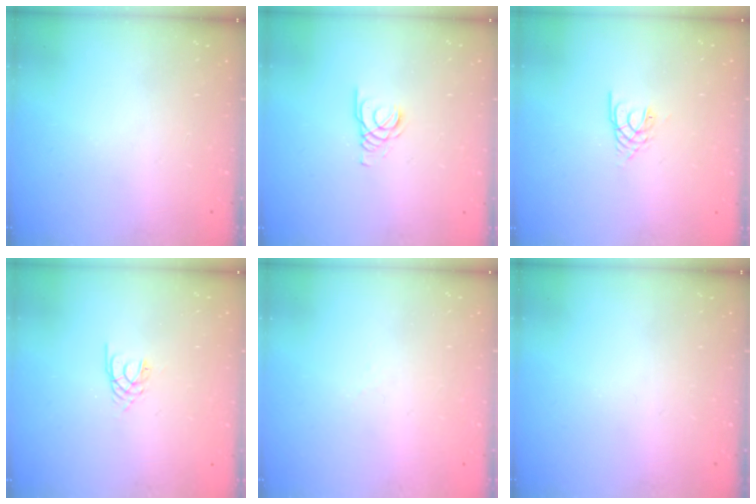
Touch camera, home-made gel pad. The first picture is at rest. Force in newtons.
{"total": 2.1, "press": 2.1, "slide": 0.2}
{"total": 3.0, "press": 3.0, "slide": 0.5}
{"total": 2.7, "press": 2.6, "slide": 0.4}
{"total": 2.7, "press": 2.6, "slide": 0.7}
{"total": 0.0}